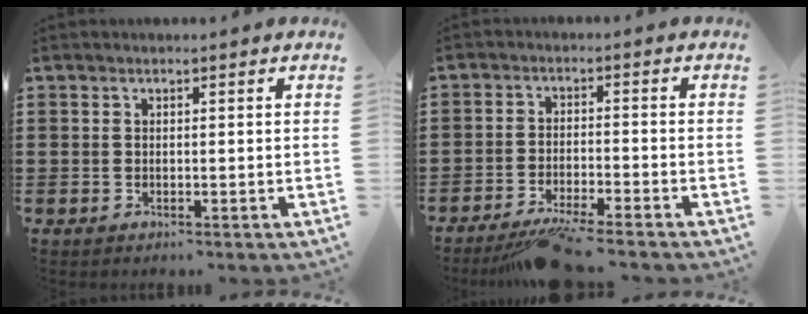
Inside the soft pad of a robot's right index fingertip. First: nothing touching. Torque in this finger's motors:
{"motor_torque": [1.21, -0.92, 0.35, 0.10]}